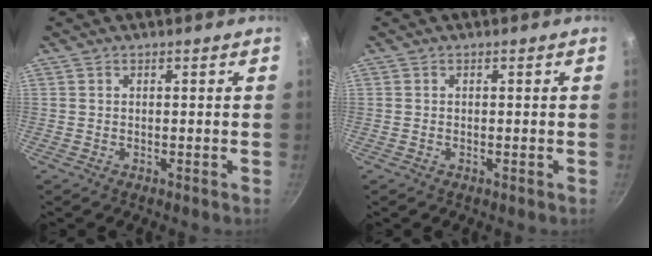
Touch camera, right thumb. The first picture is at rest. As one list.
[{"total": 0.0}]